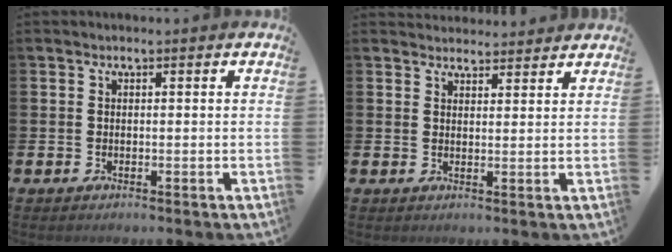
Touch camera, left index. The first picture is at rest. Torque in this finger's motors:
{"motor_torque": [0.84, -1.30, 0.03, -0.01]}